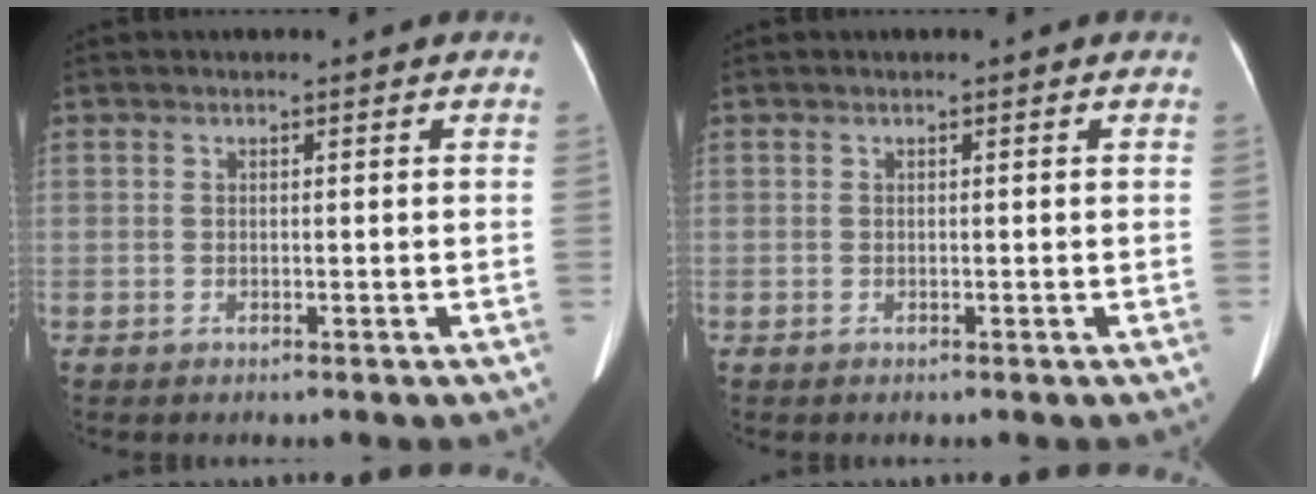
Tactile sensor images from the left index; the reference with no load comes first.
{"total": 0.0}